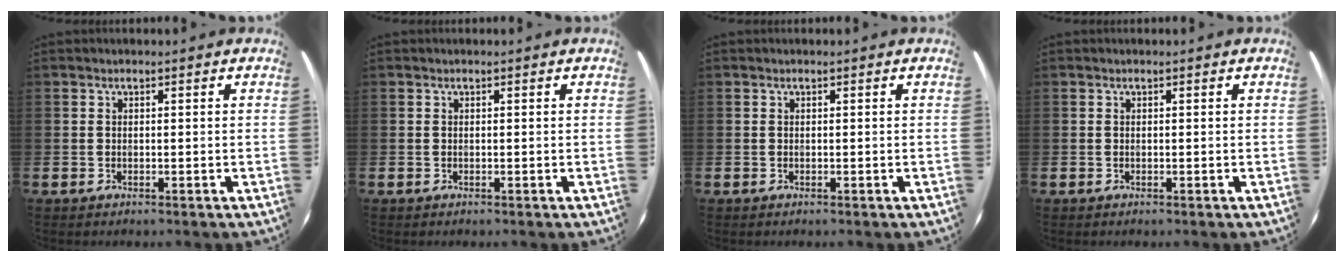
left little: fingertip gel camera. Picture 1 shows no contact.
{"total": 0.0}
{"total": 0.0}
{"total": 0.0}